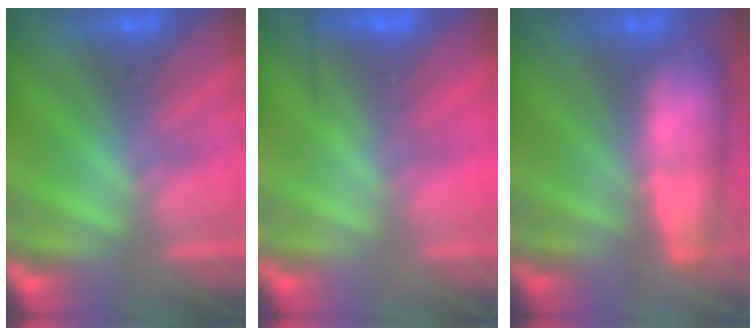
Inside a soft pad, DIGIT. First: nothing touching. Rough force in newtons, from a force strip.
{"total": 2.4}
{"total": 9.4}